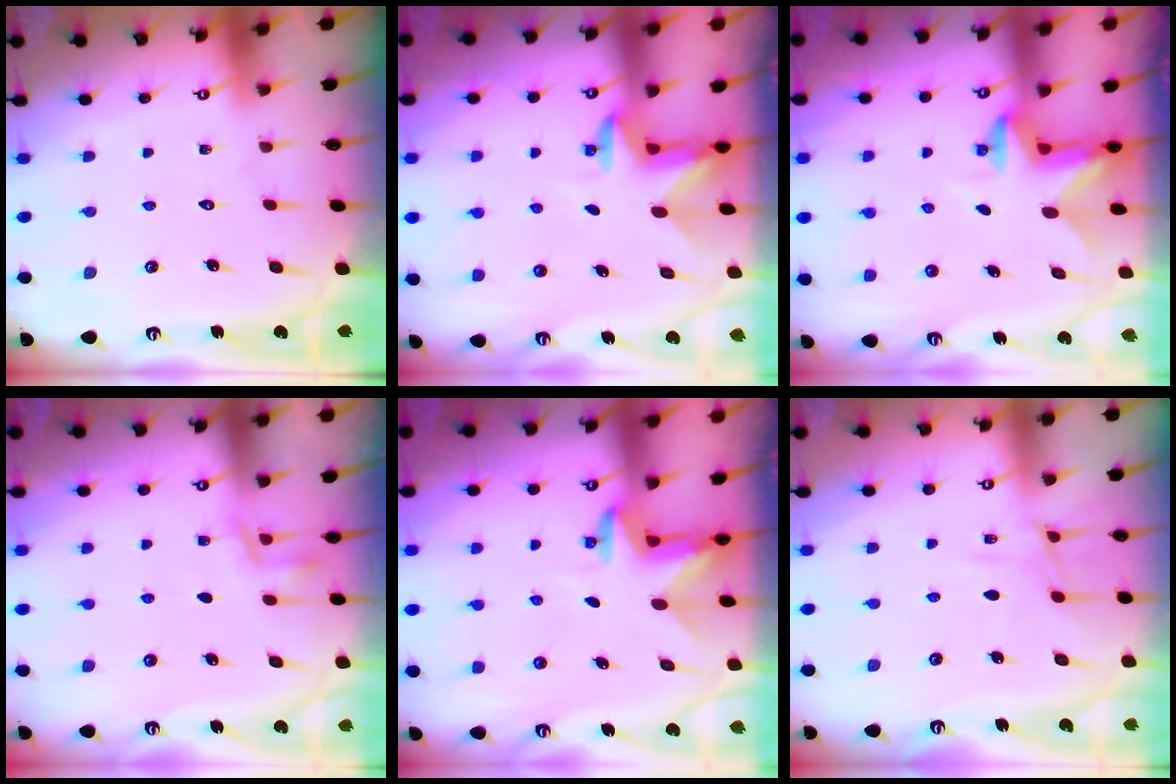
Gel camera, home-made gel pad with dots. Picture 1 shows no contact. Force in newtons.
{"total": 3.0, "press": 2.9, "slide": 0.8}
{"total": 2.8, "press": 2.8, "slide": 0.6}
{"total": 3.8, "press": 3.7, "slide": 1.0}
{"total": 2.9, "press": 2.8, "slide": 0.7}
{"total": 7.5, "press": 7.5, "slide": 0.6}